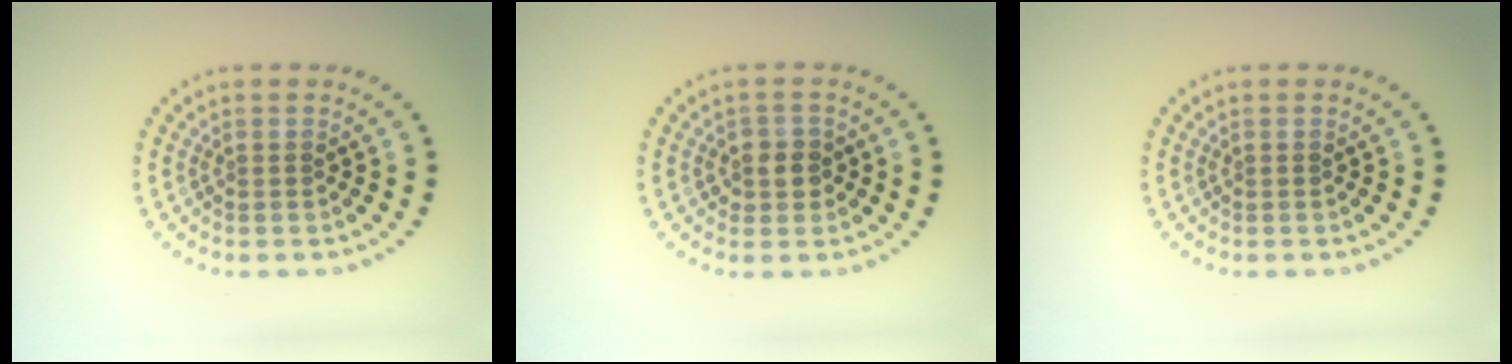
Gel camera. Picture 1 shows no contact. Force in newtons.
{"total": 2.1, "press": 1.9, "slide": 0.9}
{"total": 0.0}